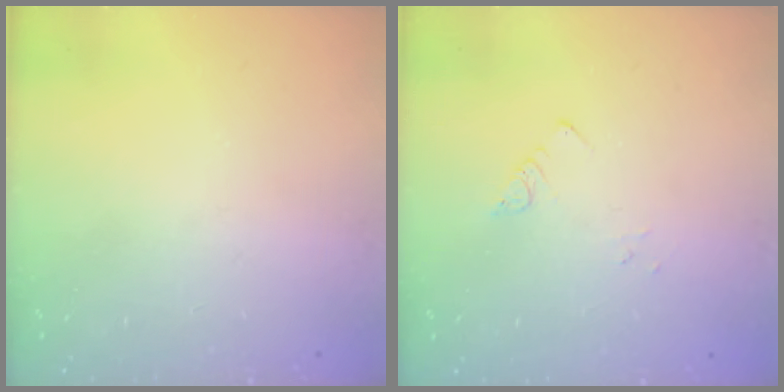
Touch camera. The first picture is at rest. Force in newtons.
{"total": 1.9, "press": 1.9, "slide": 0.2}